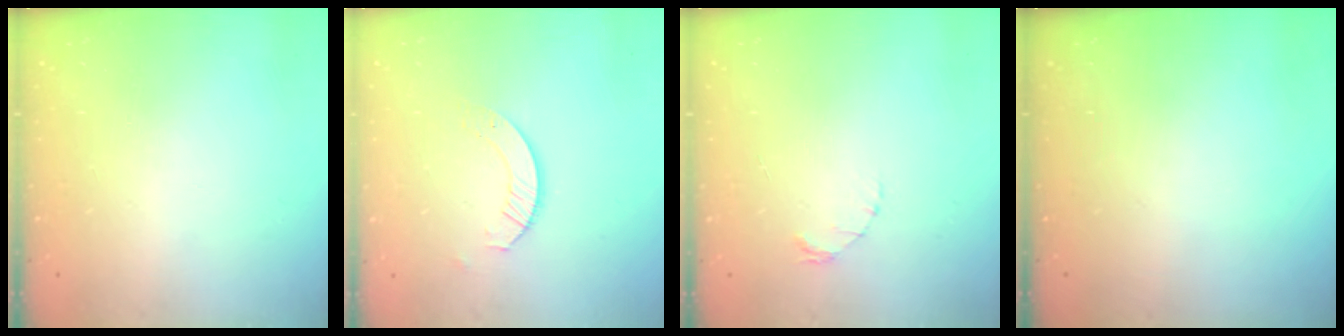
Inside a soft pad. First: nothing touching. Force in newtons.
{"total": 3.8, "press": 3.8, "slide": 0.1}
{"total": 1.6, "press": 1.5, "slide": 0.3}
{"total": 0.0}